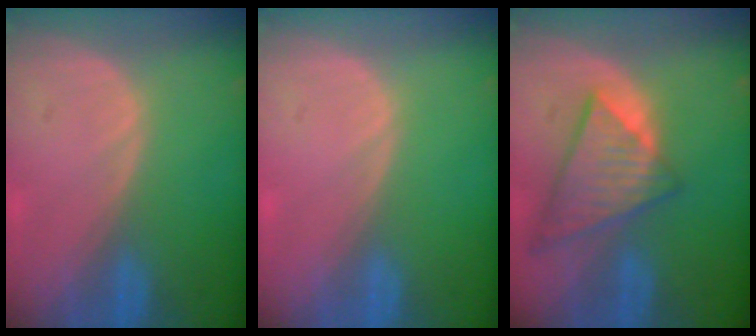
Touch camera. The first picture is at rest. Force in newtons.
{"total": 0.0}
{"total": 9.0, "press": 7.8, "slide": 4.4}